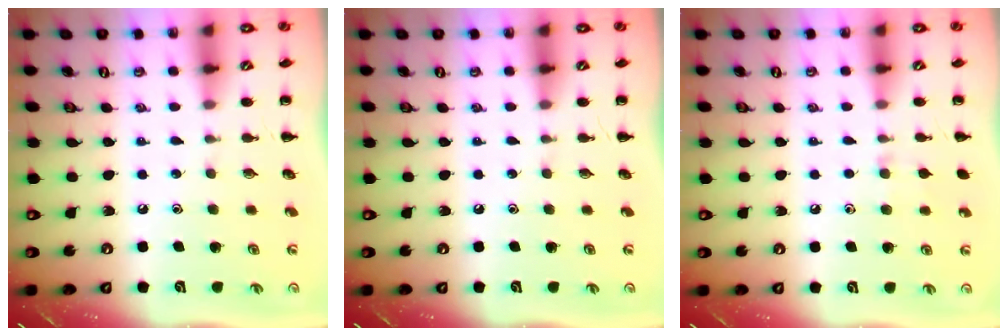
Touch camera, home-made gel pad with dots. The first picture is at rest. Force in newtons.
{"total": 0.0}
{"total": 4.9, "press": 4.4, "slide": 2.0}